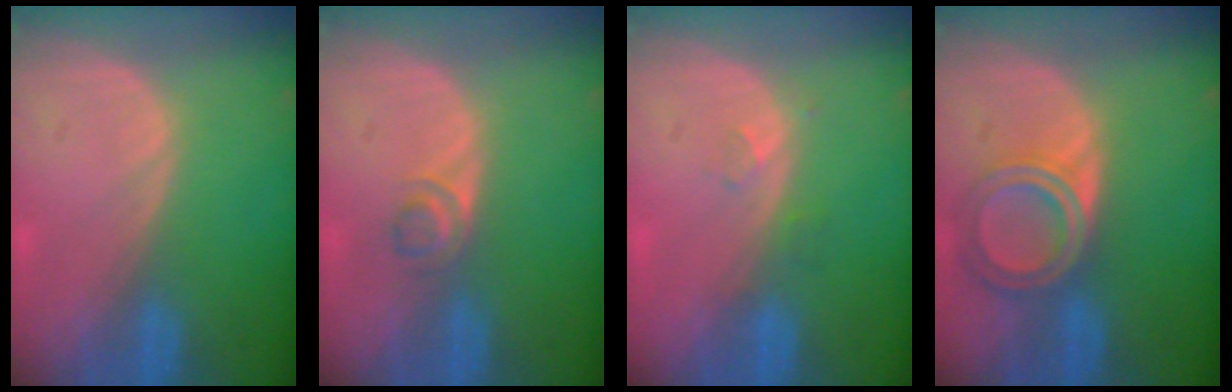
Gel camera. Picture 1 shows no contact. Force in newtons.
{"total": 2.3, "press": 2.1, "slide": 1.0}
{"total": 1.9, "press": 1.6, "slide": 1.0}
{"total": 6.4, "press": 5.7, "slide": 3.0}